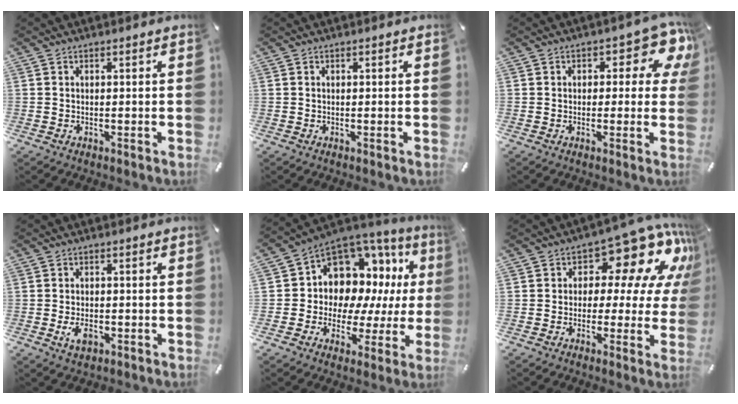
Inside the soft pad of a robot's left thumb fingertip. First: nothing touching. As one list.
[{"total": 0.0}, {"total": 8.7, "force": [3.9, 4.7, 6.3], "torque": [-0.070, -0.016, 0.061]}, {"total": 3.6, "force": [-1.1, 2.1, 2.7], "torque": [-0.060, 0.001, -0.022]}, {"total": 10.9, "force": [4.5, 9.0, 4.1], "torque": [-0.067, -0.061, 0.090]}, {"total": 14.1, "force": [7.7, 7.6, 9.0], "torque": [-0.123, -0.059, 0.130]}]